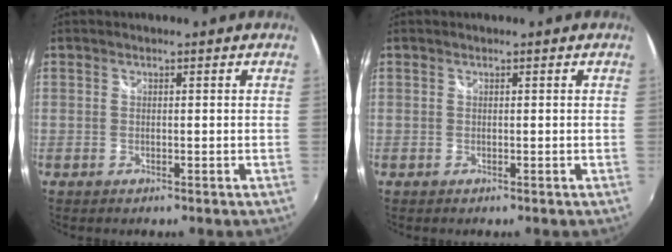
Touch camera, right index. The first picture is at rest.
{"total": 0.0}